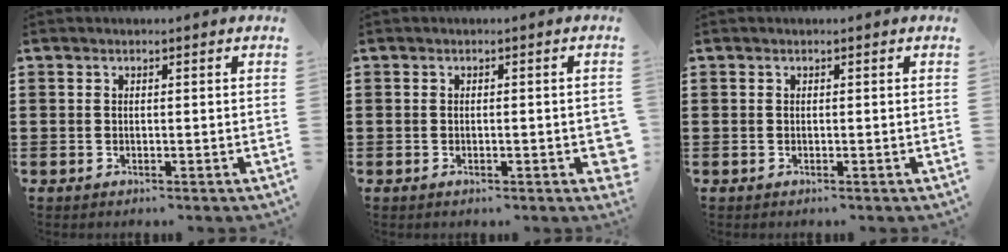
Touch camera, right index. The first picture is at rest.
{"total": 2.1, "force": [-0.5, 0.6, 2.0], "torque": [-0.033, -0.002, -0.008]}
{"total": 0.0}